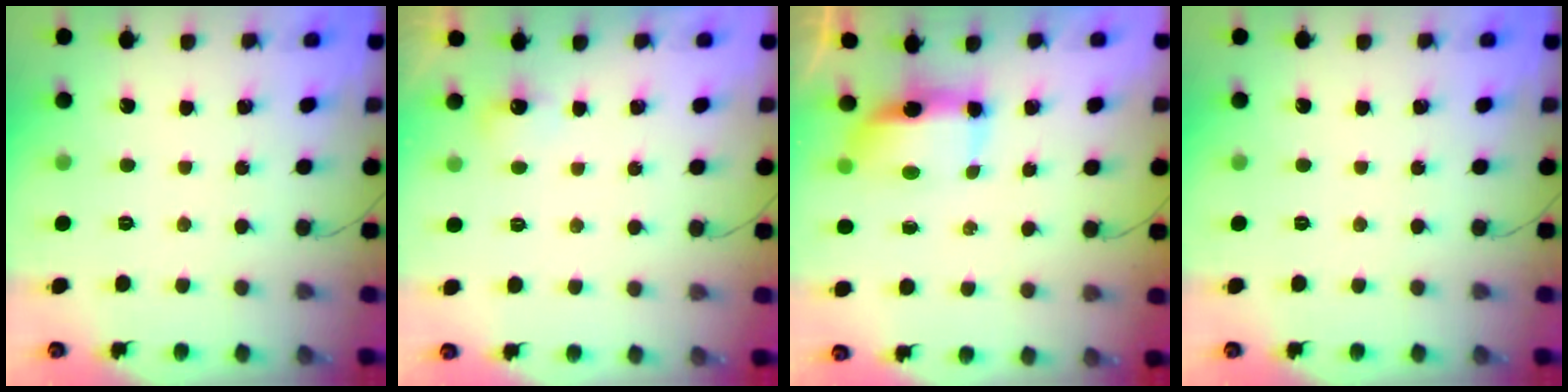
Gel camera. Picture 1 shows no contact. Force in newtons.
{"total": 10.5, "press": 3.4, "slide": 9.9}
{"total": 7.1, "press": 7.1, "slide": 0.9}
{"total": 0.0}